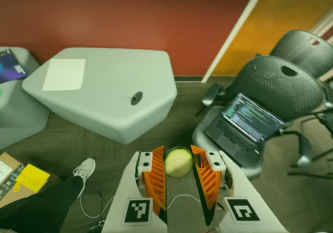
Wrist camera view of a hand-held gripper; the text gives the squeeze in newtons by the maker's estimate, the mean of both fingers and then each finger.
{"total": 10.8, "left": 11.8, "right": 9.7}